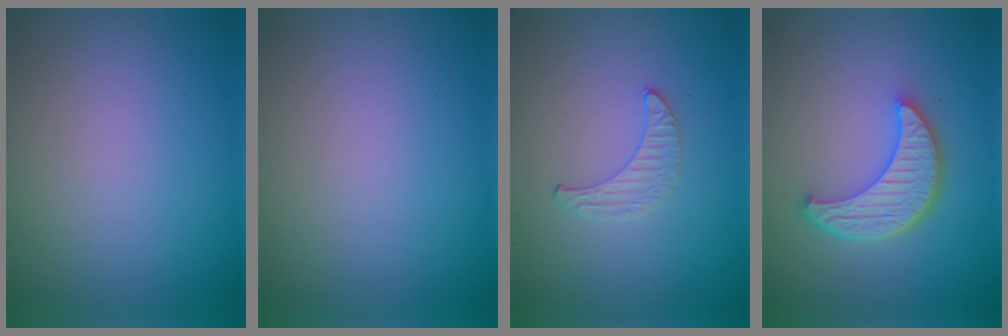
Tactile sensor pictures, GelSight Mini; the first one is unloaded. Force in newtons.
{"total": 0.0}
{"total": 0.8, "press": 0.8, "slide": 0.2}
{"total": 5.6, "press": 4.3, "slide": 3.6}